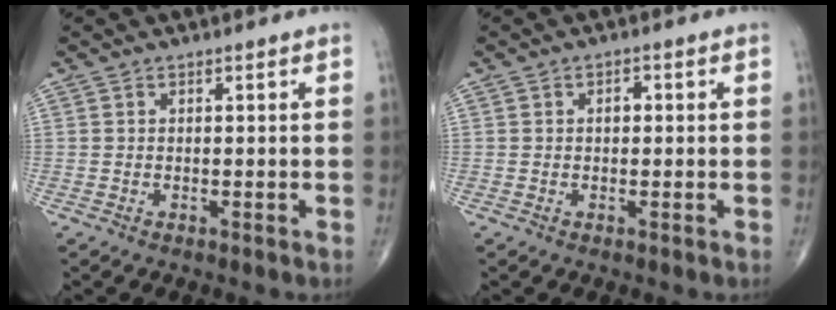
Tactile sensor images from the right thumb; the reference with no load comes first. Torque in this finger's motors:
{"motor_torque": [0.39, 0.49, 0.40, 0.25, -0.01]}